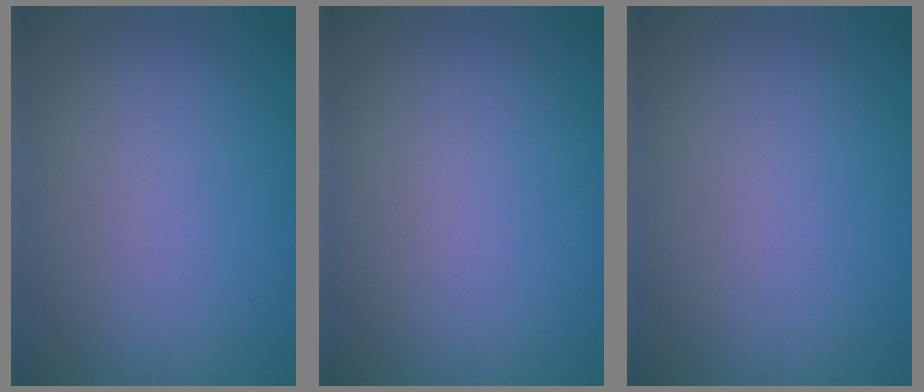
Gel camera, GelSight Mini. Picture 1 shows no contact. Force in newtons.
{"total": 0.0}
{"total": 0.0}